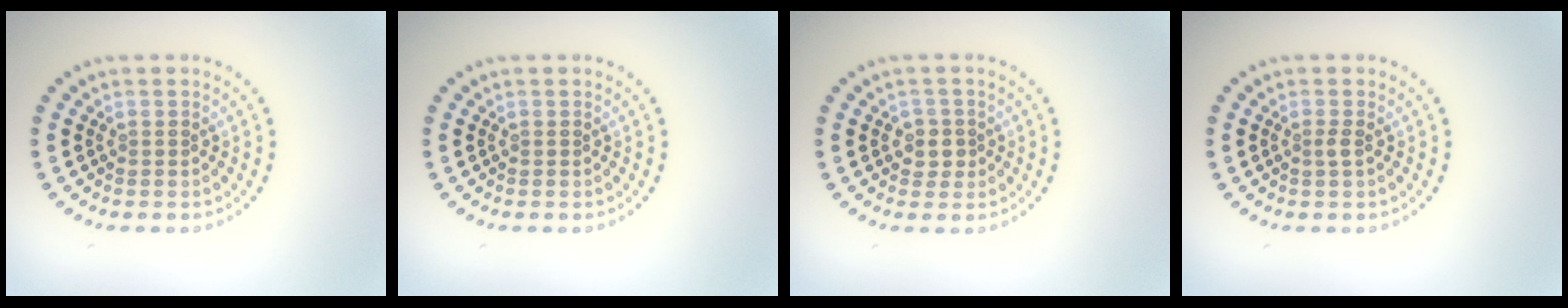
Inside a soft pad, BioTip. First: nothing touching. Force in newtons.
{"total": 0.0}
{"total": 1.6, "press": 1.4, "slide": 0.8}
{"total": 0.7, "press": 0.4, "slide": 0.6}